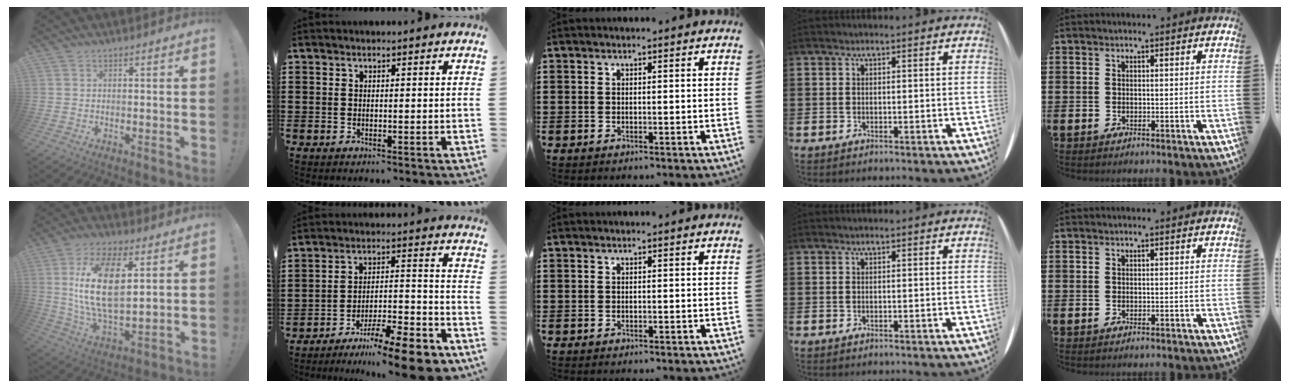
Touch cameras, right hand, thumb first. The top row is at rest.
{"thumb": {"total": 19.7, "force": [4.9, 10.0, 16.2], "torque": [-0.320, -0.018, 0.076]}, "index": {"total": 11.5, "force": [-9.4, 1.4, 6.5], "torque": [-0.084, 0.031, -0.175]}}